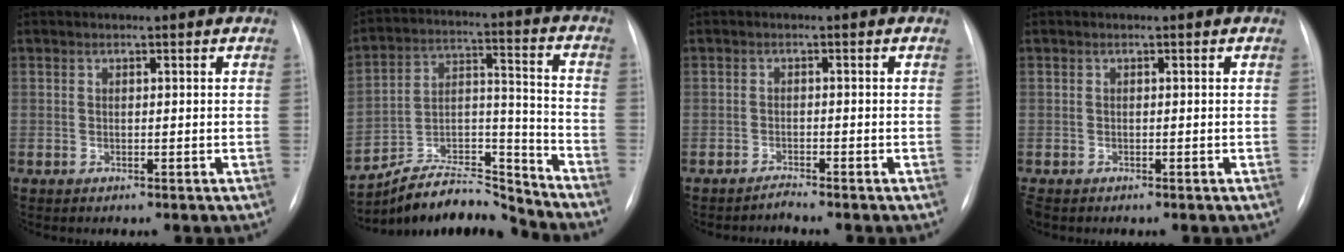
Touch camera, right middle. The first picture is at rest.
{"total": 13.6, "force": [-13.4, 1.2, 2.0], "torque": [-0.028, 0.054, -0.235]}
{"total": 1.2, "force": [-1.2, -0.3, -0.1], "torque": [0.004, -0.006, -0.018]}
{"total": 1.4, "force": [-1.1, 0.7, 0.6], "torque": [-0.009, -0.002, -0.014]}